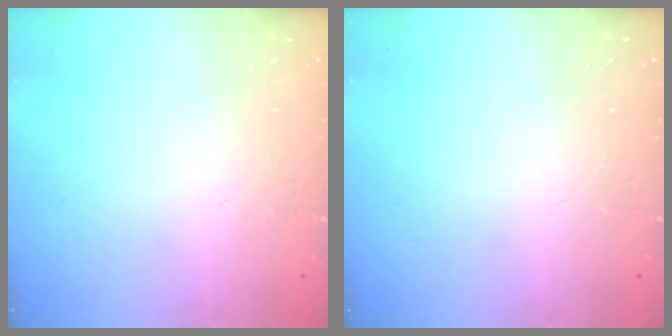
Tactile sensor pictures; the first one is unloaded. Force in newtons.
{"total": 0.0}